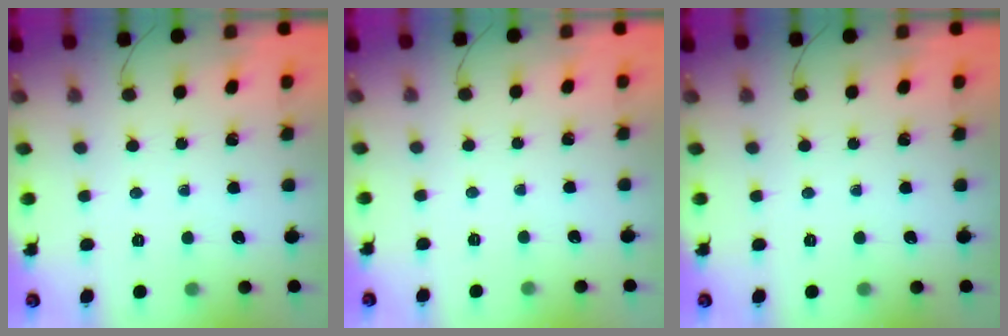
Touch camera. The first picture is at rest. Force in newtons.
{"total": 2.4, "press": 2.3, "slide": 0.5}
{"total": 0.0}